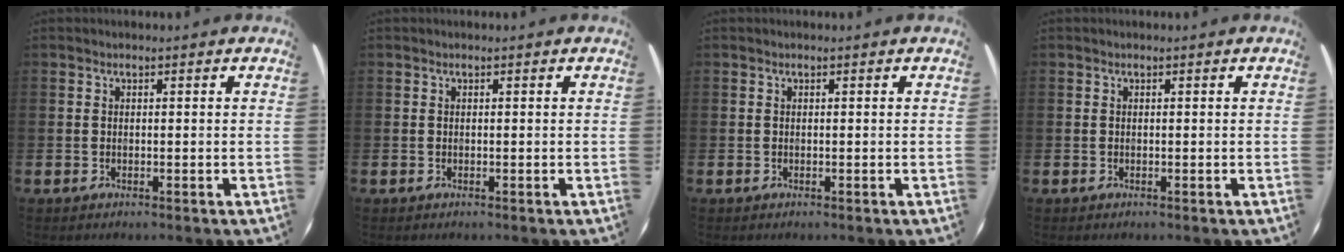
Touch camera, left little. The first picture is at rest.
{"total": 0.0}
{"total": 0.0}
{"total": 0.0}